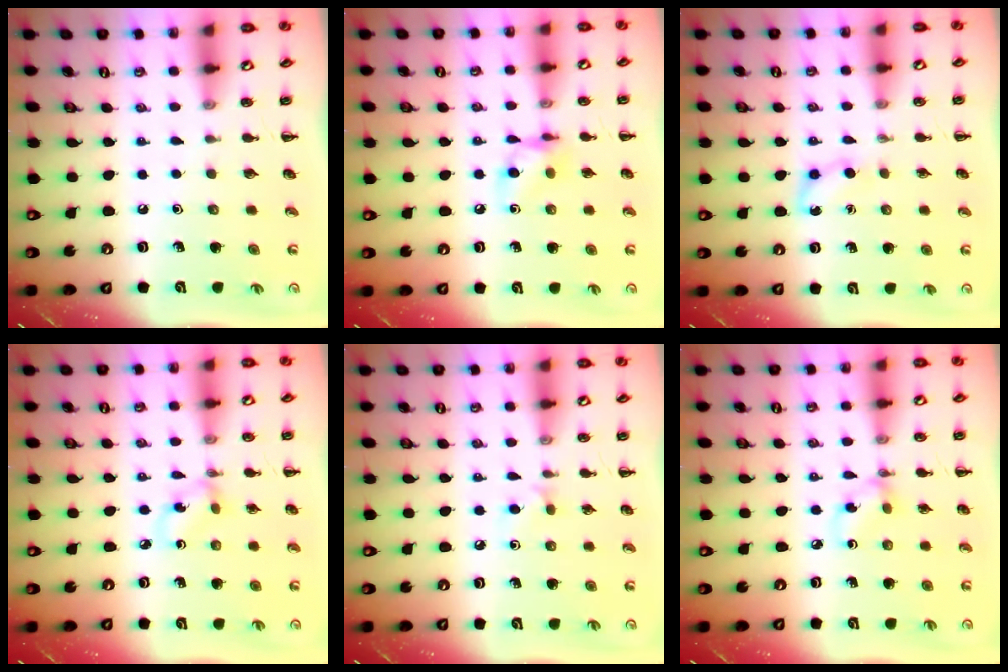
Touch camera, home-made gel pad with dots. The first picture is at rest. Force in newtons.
{"total": 7.4, "press": 7.4, "slide": 0.2}
{"total": 3.5, "press": 3.3, "slide": 1.2}
{"total": 2.4, "press": 2.4, "slide": 0.6}
{"total": 5.2, "press": 4.8, "slide": 2.0}
{"total": 2.9, "press": 2.9, "slide": 0.3}